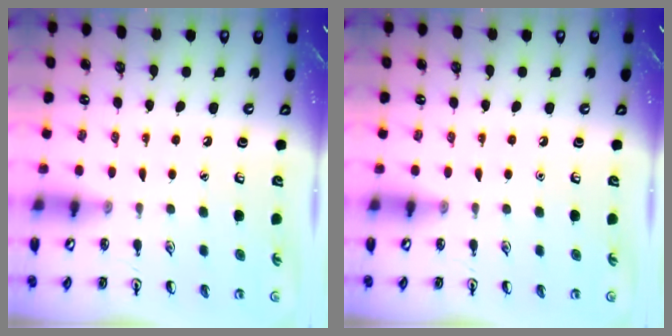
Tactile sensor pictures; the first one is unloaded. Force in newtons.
{"total": 0.0}